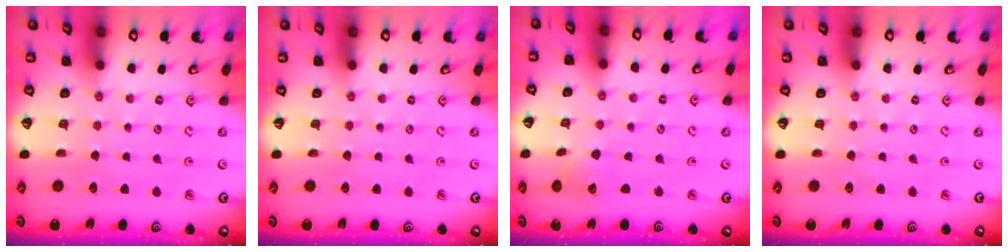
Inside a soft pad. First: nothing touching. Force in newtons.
{"total": 0.0}
{"total": 3.0, "press": 3.0, "slide": 0.2}
{"total": 0.0}